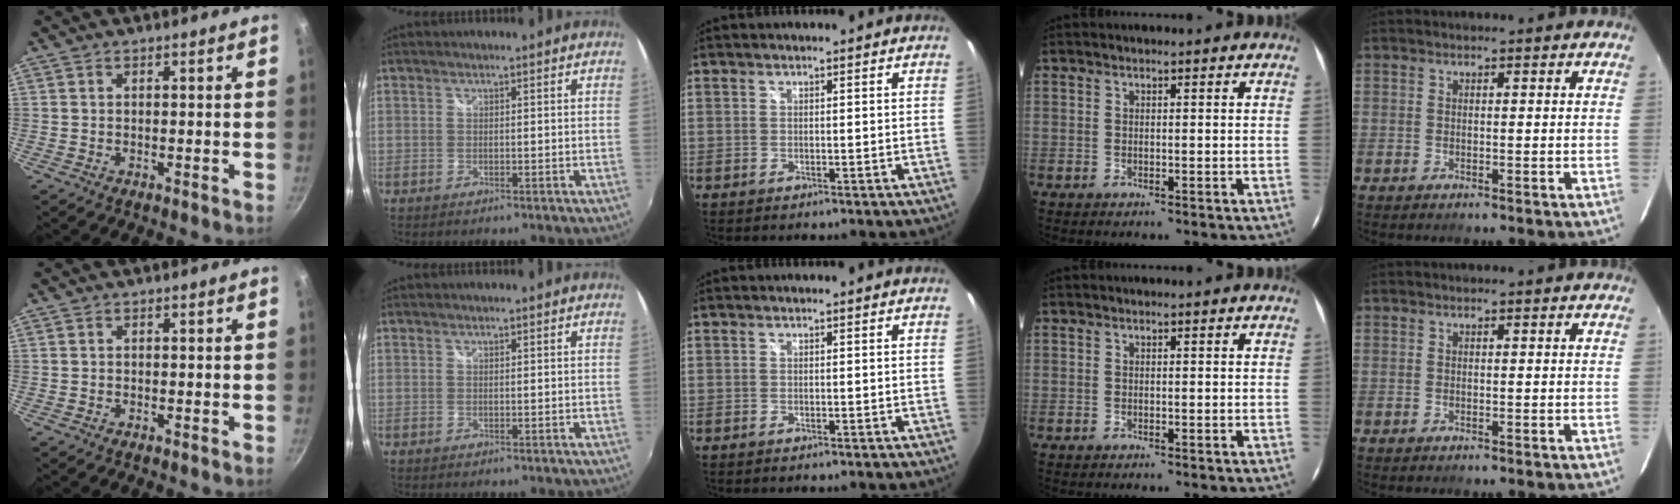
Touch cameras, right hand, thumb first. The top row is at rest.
{}